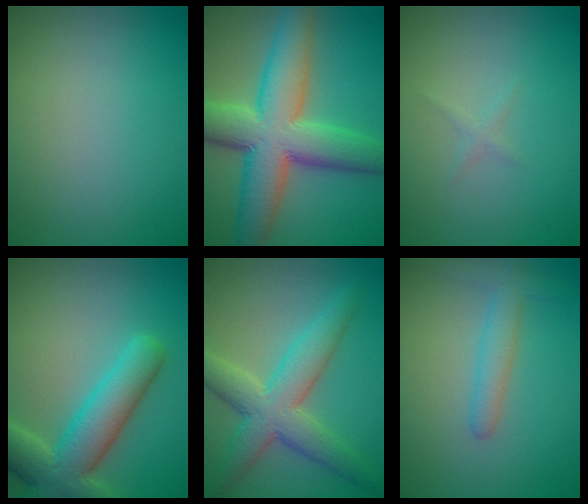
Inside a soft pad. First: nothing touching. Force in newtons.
{"total": 11.3, "press": 11.3, "slide": 0.6}
{"total": 0.6, "press": 0.6, "slide": 0.0}
{"total": 8.2, "press": 8.2, "slide": 0.6}
{"total": 6.6, "press": 6.6, "slide": 0.2}
{"total": 2.5, "press": 2.5, "slide": 0.2}